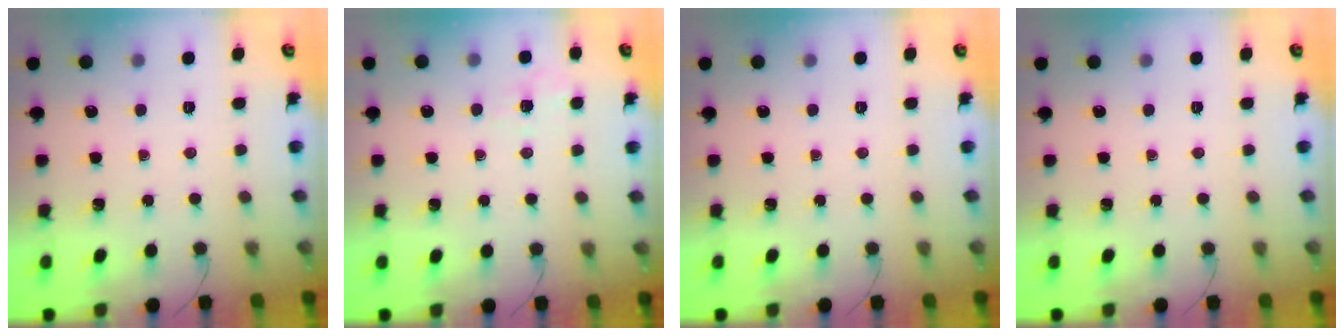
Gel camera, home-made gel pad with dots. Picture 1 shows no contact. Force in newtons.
{"total": 2.1, "press": 1.1, "slide": 1.9}
{"total": 0.0}
{"total": 0.0}